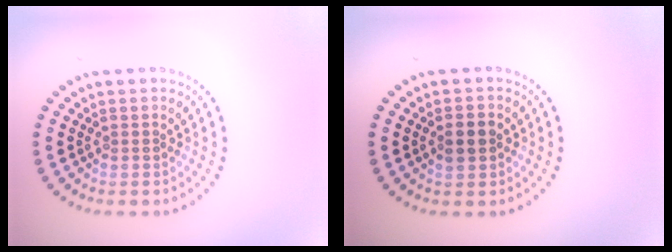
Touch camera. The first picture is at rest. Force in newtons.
{"total": 1.9, "press": 1.9, "slide": 0.1}